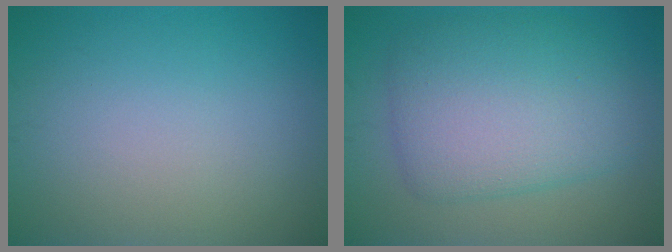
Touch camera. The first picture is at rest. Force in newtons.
{"total": 7.2, "press": 7.2, "slide": 0.2}